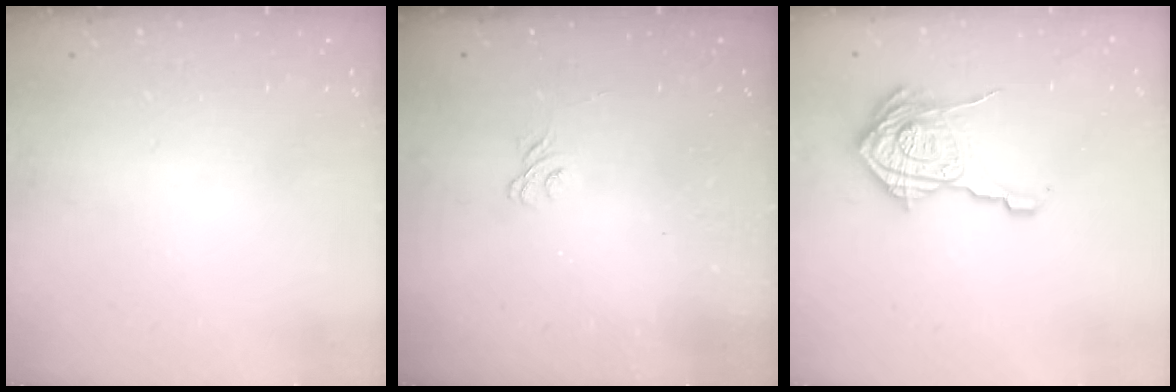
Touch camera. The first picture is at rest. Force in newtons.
{"total": 1.9, "press": 1.5, "slide": 1.1}
{"total": 17.3, "press": 17.3, "slide": 0.6}